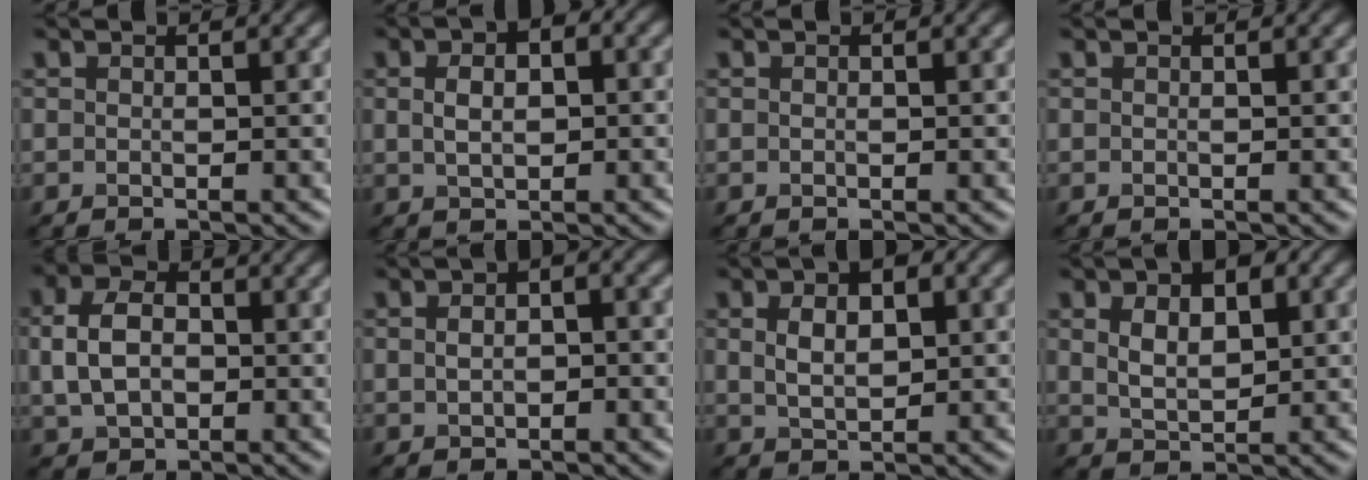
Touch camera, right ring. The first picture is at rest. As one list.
[{"total": 4.5, "force": [1.1, 2.6, 3.5], "torque": [-0.049, 0.012, 0.008]}, {"total": 0.0}, {"total": 0.0}, {"total": 5.1, "force": [0.2, 3.6, 3.5], "torque": [-0.077, 0.006, 0.000]}, {"total": 4.3, "force": [0.9, 2.6, 3.3], "torque": [-0.035, 0.014, 0.001]}, {"total": 5.2, "force": [1.5, 2.9, 4.0], "torque": [-0.061, 0.010, 0.020]}, {"total": 5.7, "force": [1.9, 3.3, 4.3], "torque": [-0.067, 0.007, 0.026]}]